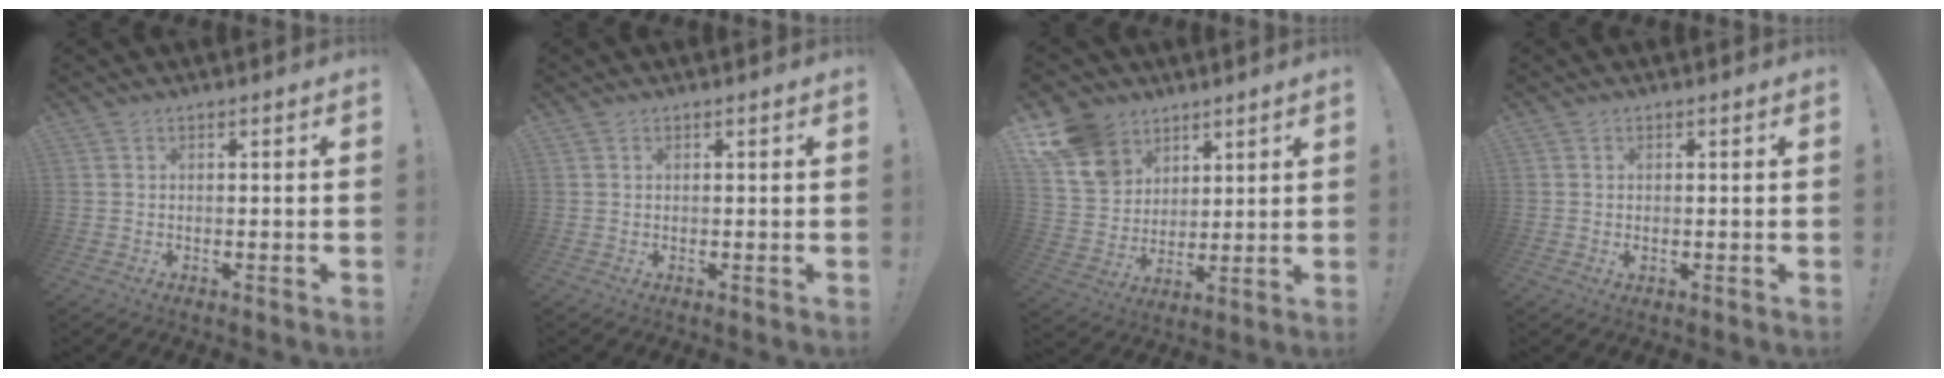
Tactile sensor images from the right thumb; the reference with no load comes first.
{"total": 0.0}
{"total": 14.4, "force": [8.5, 10.6, 4.8], "torque": [-0.087, -0.049, 0.171]}
{"total": 0.0}